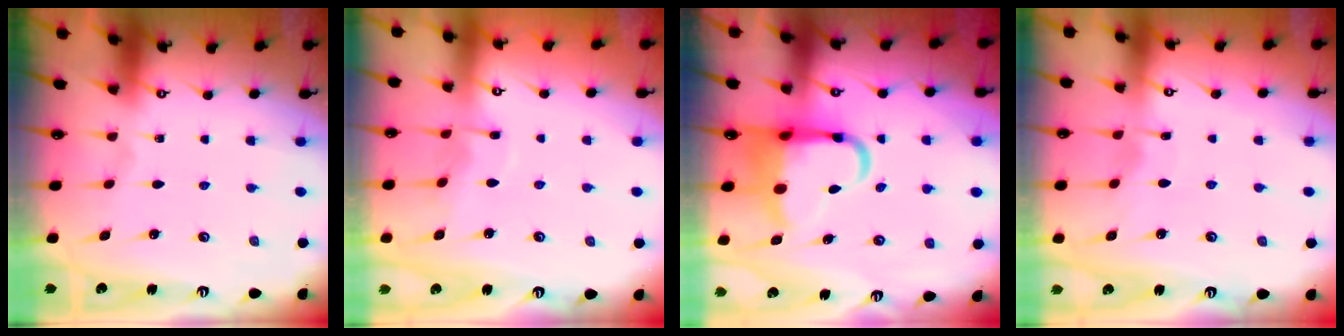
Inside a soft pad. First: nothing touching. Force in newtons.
{"total": 3.4, "press": 3.4, "slide": 0.3}
{"total": 8.7, "press": 8.3, "slide": 2.6}
{"total": 3.4, "press": 3.4, "slide": 0.4}